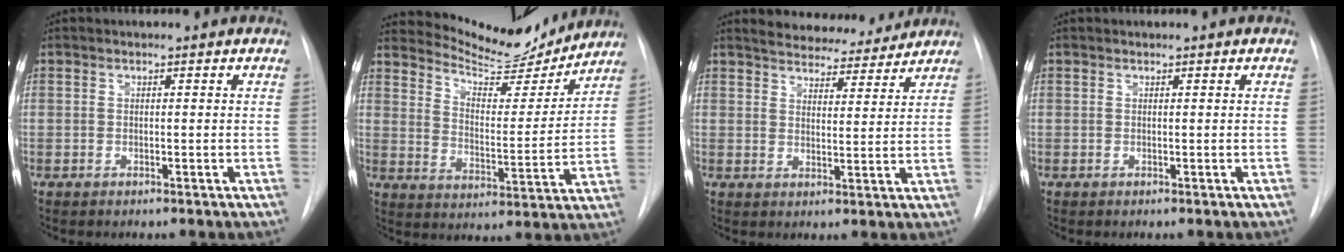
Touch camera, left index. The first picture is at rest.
{"total": 13.0, "force": [12.8, 1.6, 2.2], "torque": [-0.038, -0.029, 0.188]}
{"total": 10.4, "force": [9.9, 2.4, 2.3], "torque": [-0.023, -0.004, 0.130]}
{"total": 0.0}